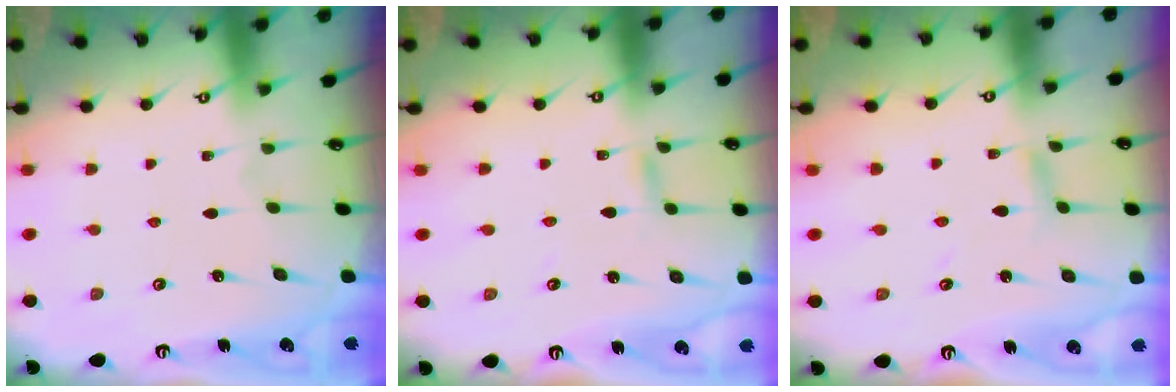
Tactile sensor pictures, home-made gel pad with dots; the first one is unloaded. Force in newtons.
{"total": 2.4, "press": 2.4, "slide": 0.2}
{"total": 3.4, "press": 3.4, "slide": 0.3}